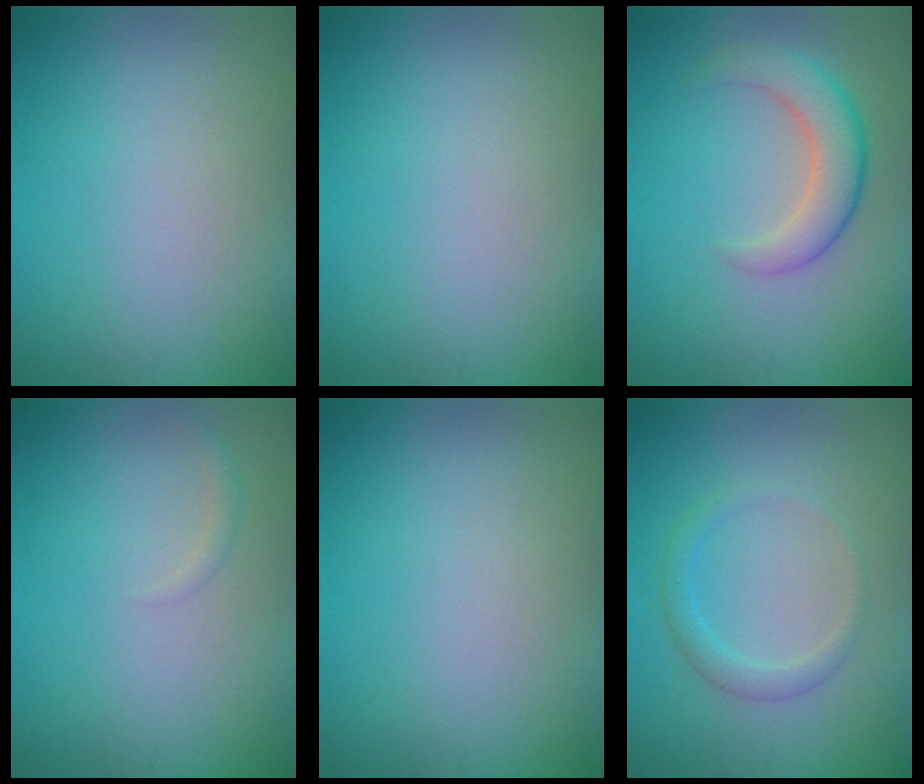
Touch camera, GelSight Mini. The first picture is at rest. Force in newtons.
{"total": 0.0}
{"total": 4.1, "press": 4.1, "slide": 0.4}
{"total": 0.7, "press": 0.7, "slide": 0.1}
{"total": 0.0}
{"total": 1.8, "press": 1.8, "slide": 0.1}